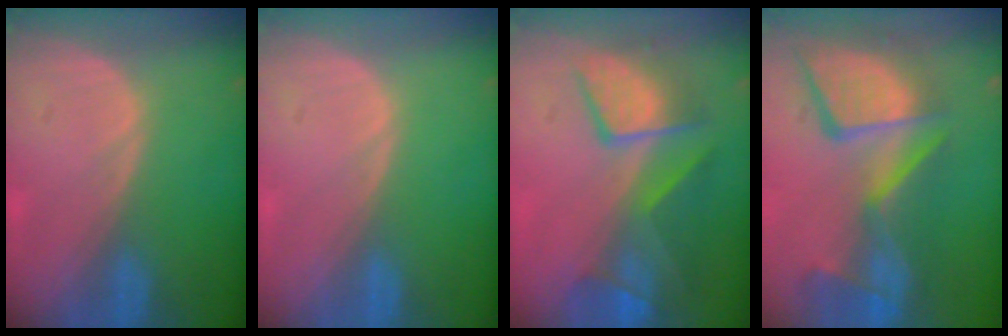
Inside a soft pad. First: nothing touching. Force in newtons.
{"total": 0.0}
{"total": 9.4, "press": 8.6, "slide": 3.8}
{"total": 13.5, "press": 11.2, "slide": 7.6}